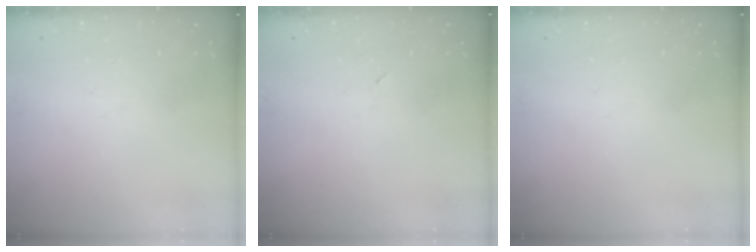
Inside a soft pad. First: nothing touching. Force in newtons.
{"total": 2.1, "press": 1.9, "slide": 1.0}
{"total": 0.0}